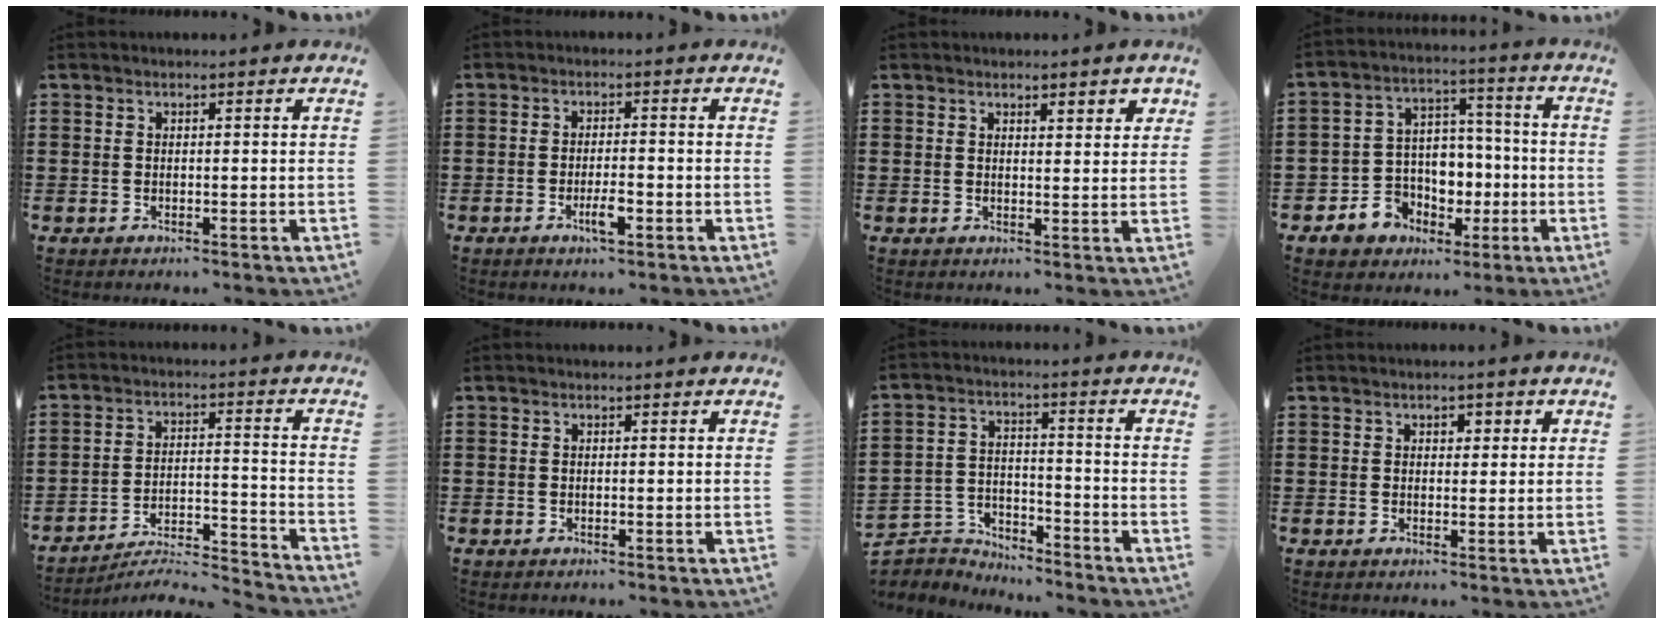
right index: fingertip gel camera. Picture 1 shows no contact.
{"total": 3.6, "force": [-1.6, 0.9, 3.0], "torque": [-0.057, 0.001, -0.030]}
{"total": 1.6, "force": [1.4, 0.6, 0.7], "torque": [-0.008, -0.001, 0.023]}
{"total": 7.7, "force": [-1.6, 7.3, 1.7], "torque": [-0.060, 0.010, -0.015]}
{"total": 4.6, "force": [-4.4, -0.1, 1.4], "torque": [-0.029, -0.016, -0.093]}
{"total": 0.0}
{"total": 5.4, "force": [-5.3, 1.1, -0.2], "torque": [-0.013, 0.008, -0.113]}
{"total": 1.4, "force": [0.4, 1.1, 0.8], "torque": [-0.010, 0.004, 0.002]}